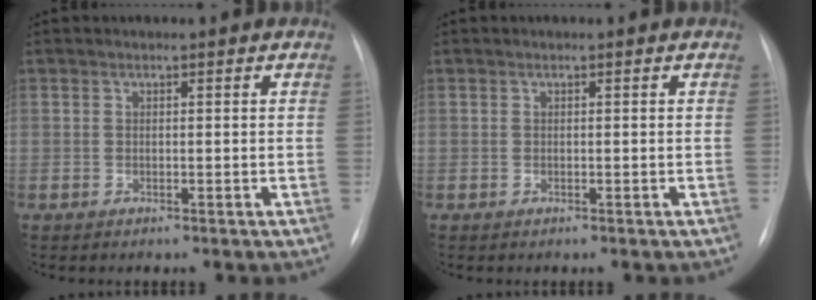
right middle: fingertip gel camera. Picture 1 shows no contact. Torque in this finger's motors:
{"motor_torque": [0.00, 0.00, 0.00, 0.00]}